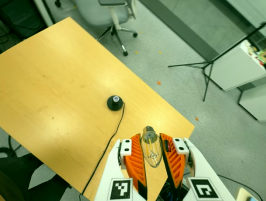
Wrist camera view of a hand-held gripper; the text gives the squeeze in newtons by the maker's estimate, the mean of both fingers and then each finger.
{"total": 14.0, "left": 15.0, "right": 13.1}